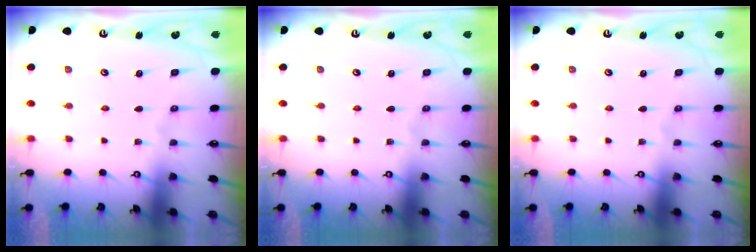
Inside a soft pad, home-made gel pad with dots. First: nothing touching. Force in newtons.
{"total": 0.0}
{"total": 0.0}